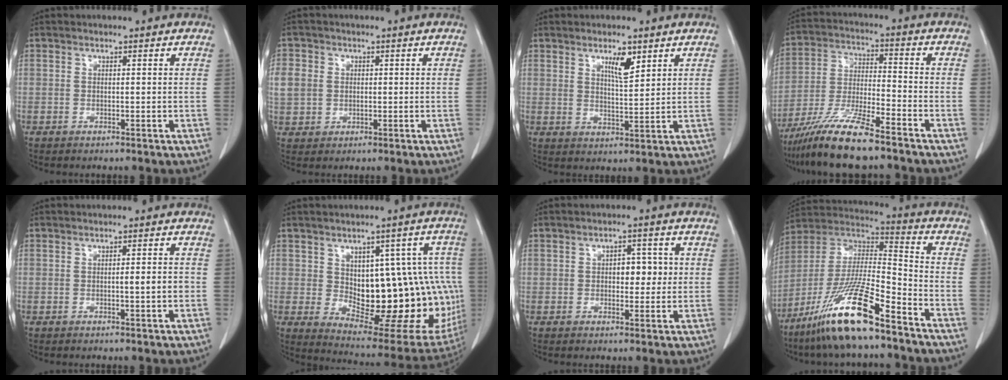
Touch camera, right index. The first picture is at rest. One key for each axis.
{"total": 8.0, "fx": 1.1, "fy": 7.2, "fz": 3.3, "tx": -0.108, "ty": 0.018, "tz": 0.029}
{"total": 4.4, "fx": 2.6, "fy": 0.9, "fz": 3.4, "tx": -0.062, "ty": -0.004, "tz": 0.047}
{"total": 12.0, "fx": -9.3, "fy": 0.7, "fz": 7.5, "tx": -0.150, "ty": -0.025, "tz": -0.174}
{"total": 2.0, "fx": -0.4, "fy": 0.1, "fz": 2.0, "tx": -0.032, "ty": -0.001, "tz": -0.007}
{"total": 21.9, "fx": -0.8, "fy": 9.7, "fz": 19.7, "tx": -0.188, "ty": 0.022, "tz": 0.024}
{"total": 4.4, "fx": 0.4, "fy": 2.3, "fz": 3.7, "tx": -0.049, "ty": 0.011, "tz": 0.007}
{"total": 18.3, "fx": -12.2, "fy": 1.9, "fz": 13.5, "tx": -0.289, "ty": -0.024, "tz": -0.227}